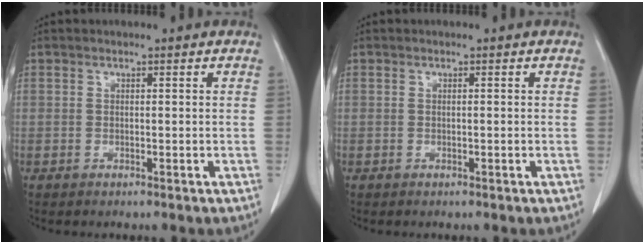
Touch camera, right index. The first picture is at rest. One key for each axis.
{"total": 0.0}